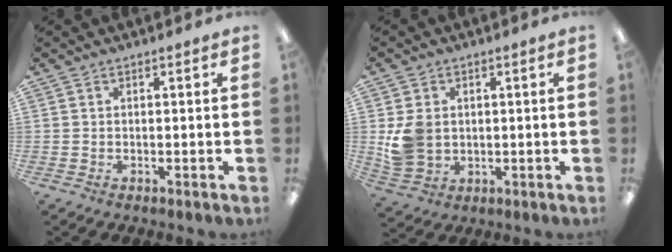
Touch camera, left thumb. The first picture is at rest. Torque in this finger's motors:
{"motor_torque": [0.67, 1.42, 0.78, -0.74, 0.08]}